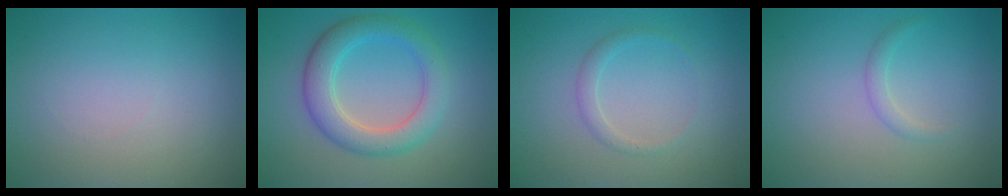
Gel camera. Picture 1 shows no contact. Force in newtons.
{"total": 4.7, "press": 4.7, "slide": 0.2}
{"total": 1.2, "press": 1.2, "slide": 0.0}
{"total": 1.0, "press": 1.0, "slide": 0.1}